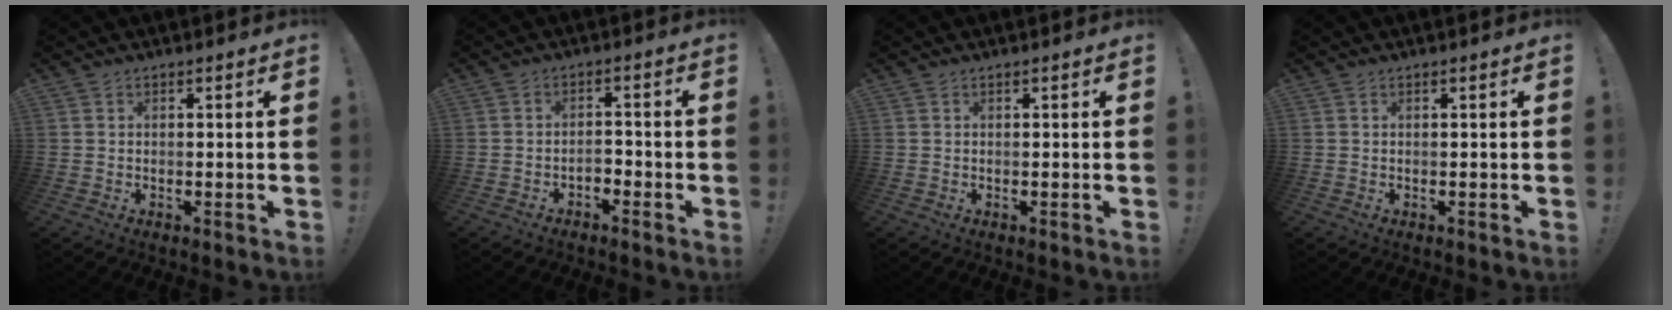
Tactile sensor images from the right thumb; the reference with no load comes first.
{"total": 2.8, "force": [-2.1, 1.3, 1.3], "torque": [-0.020, 0.001, -0.039]}
{"total": 0.0}
{"total": 0.0}